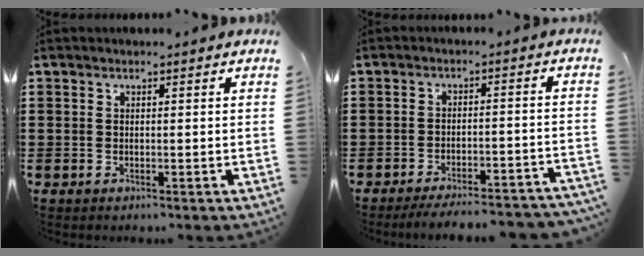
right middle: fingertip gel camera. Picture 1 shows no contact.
{"total": 4.5, "force": [-4.2, 0.0, 1.7], "torque": [-0.025, -0.003, -0.080]}